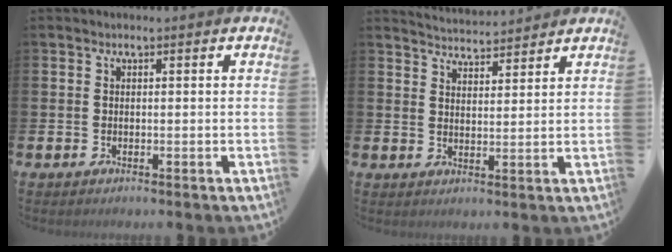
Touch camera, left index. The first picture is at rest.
{"total": 4.2, "force": [4.2, 0.2, -0.4], "torque": [-0.001, -0.028, 0.076]}